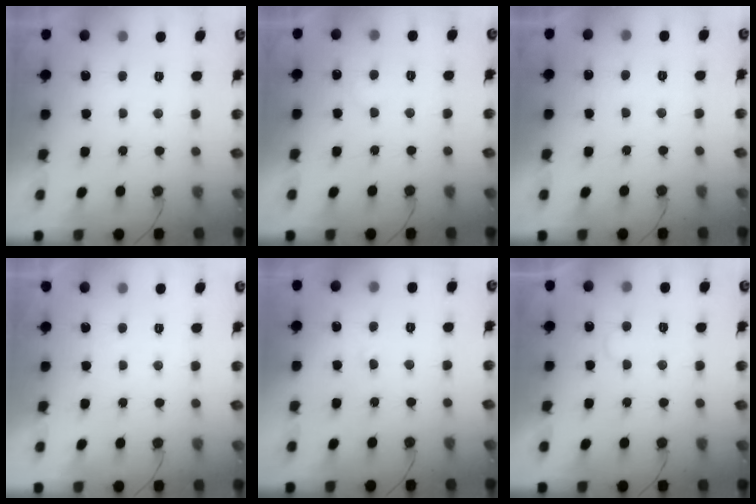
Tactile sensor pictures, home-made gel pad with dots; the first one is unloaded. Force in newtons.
{"total": 4.4, "press": 4.4, "slide": 0.3}
{"total": 4.0, "press": 4.0, "slide": 0.3}
{"total": 1.7, "press": 1.7, "slide": 0.0}
{"total": 2.9, "press": 2.9, "slide": 0.3}
{"total": 5.4, "press": 5.4, "slide": 0.4}